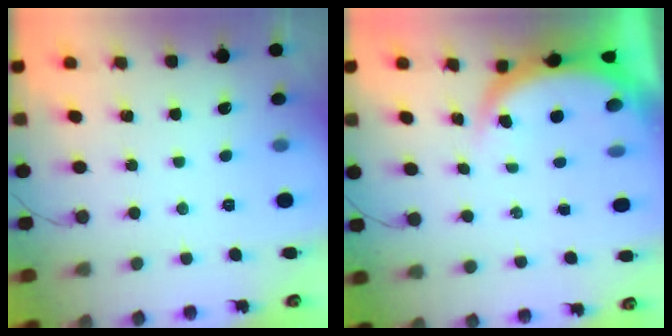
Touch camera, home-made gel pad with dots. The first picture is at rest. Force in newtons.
{"total": 5.2, "press": 5.1, "slide": 0.9}